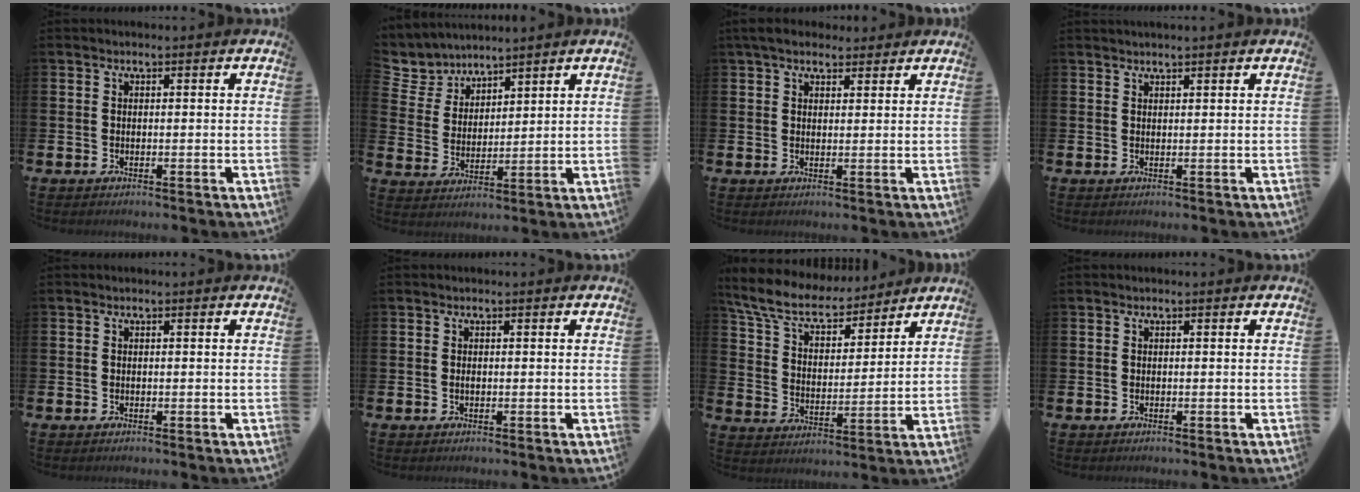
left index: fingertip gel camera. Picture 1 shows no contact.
{"total": 5.4, "force": [5.0, 2.1, -0.3], "torque": [-0.029, -0.030, 0.091]}
{"total": 4.5, "force": [3.8, 1.9, 1.5], "torque": [-0.031, -0.006, 0.069]}
{"total": 0.9, "force": [0.9, -0.1, 0.1], "torque": [0.000, 0.000, 0.016]}
{"total": 0.0}
{"total": 0.0}
{"total": 8.5, "force": [7.7, 2.6, 2.6], "torque": [-0.094, -0.047, 0.137]}
{"total": 0.0}